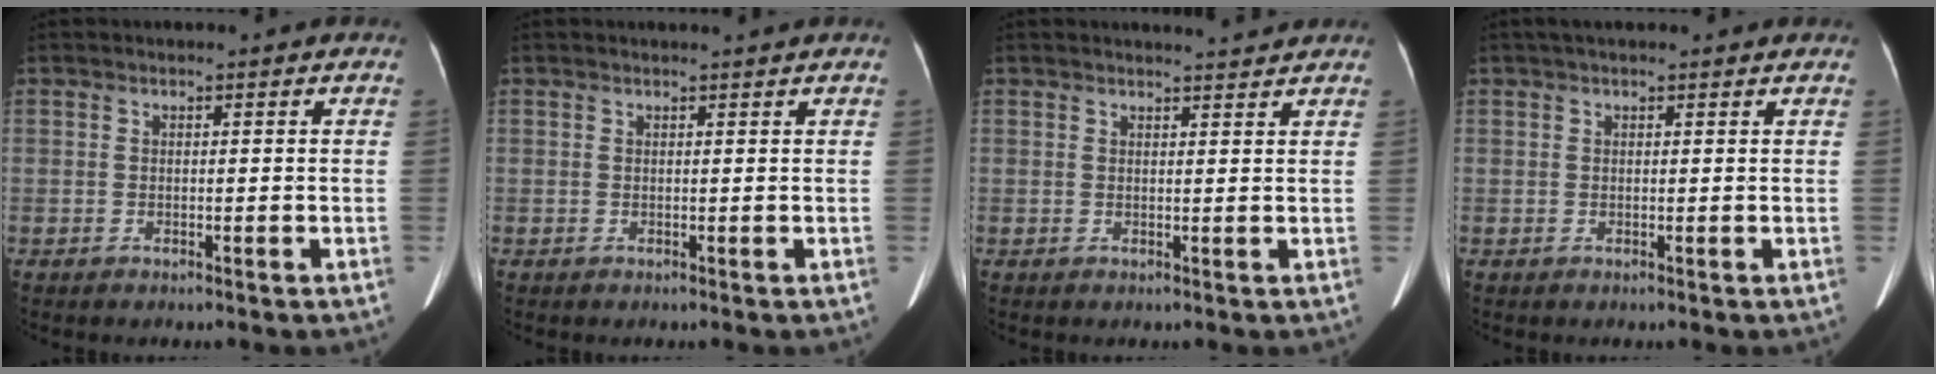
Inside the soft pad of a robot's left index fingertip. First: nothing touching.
{"total": 2.2, "force": [2.0, -0.5, 0.7], "torque": [-0.010, 0.008, 0.030]}
{"total": 3.7, "force": [3.6, -0.2, 0.7], "torque": [-0.014, 0.005, 0.046]}
{"total": 5.7, "force": [4.8, 1.1, 2.9], "torque": [-0.045, 0.035, 0.067]}